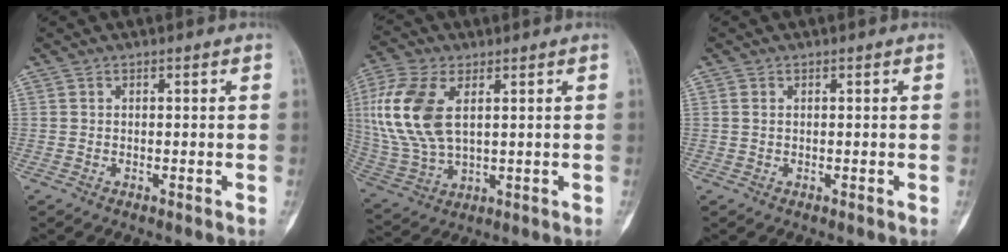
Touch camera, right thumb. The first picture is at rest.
{"total": 15.2, "force": [3.8, 8.3, 12.2], "torque": [-0.277, -0.003, 0.082]}
{"total": 0.8, "force": [0.2, 0.5, 0.6], "torque": [-0.016, 0.003, 0.007]}